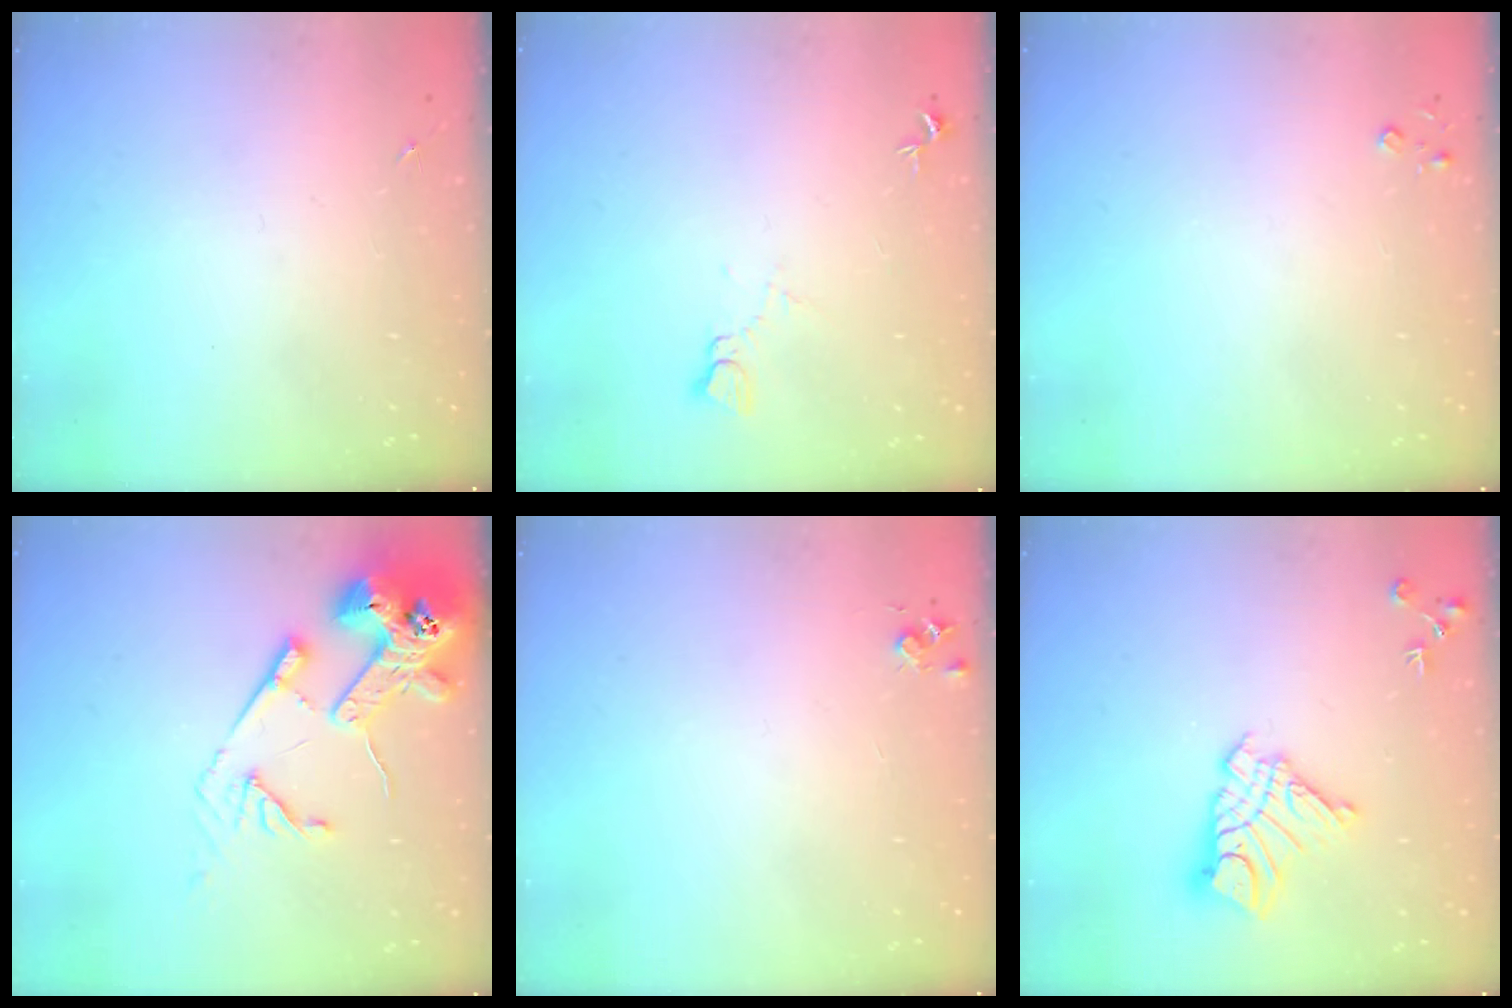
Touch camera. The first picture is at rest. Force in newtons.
{"total": 4.3, "press": 4.3, "slide": 0.4}
{"total": 2.6, "press": 2.6, "slide": 0.3}
{"total": 16.6, "press": 16.5, "slide": 2.0}
{"total": 4.4, "press": 4.4, "slide": 0.5}
{"total": 13.7, "press": 13.6, "slide": 1.2}